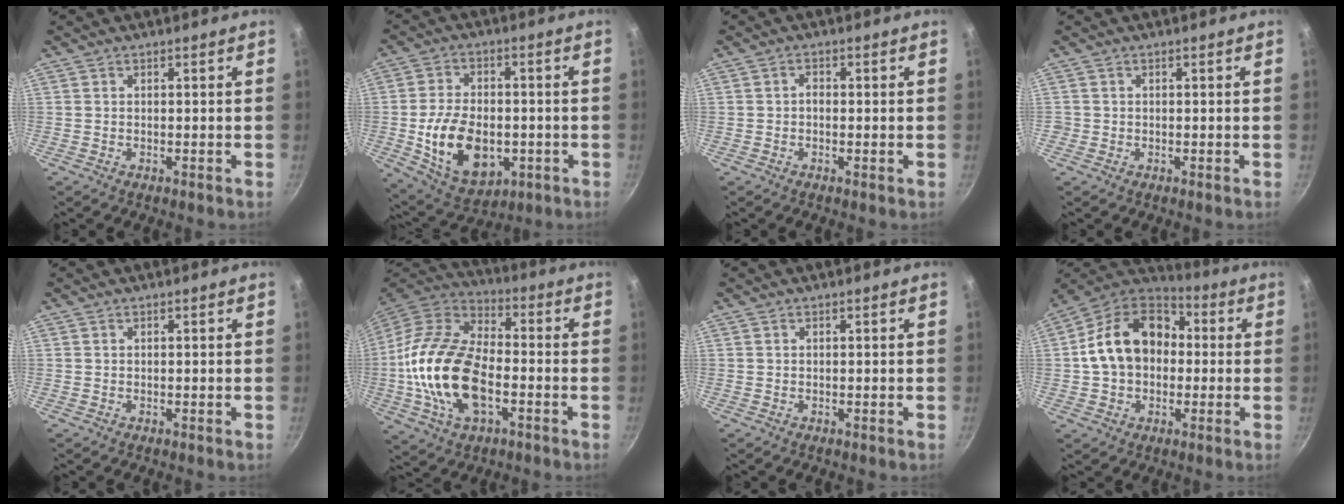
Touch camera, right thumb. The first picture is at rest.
{"total": 15.8, "force": [-3.0, 10.2, 11.7], "torque": [-0.186, 0.007, -0.032]}
{"total": 1.6, "force": [-0.3, 0.9, 1.2], "torque": [-0.025, 0.006, -0.010]}
{"total": 0.8, "force": [-0.3, 0.7, 0.1], "torque": [0.000, 0.001, -0.007]}
{"total": 0.0}
{"total": 21.8, "force": [-4.2, 12.6, 17.2], "torque": [-0.320, 0.031, -0.086]}
{"total": 0.0}
{"total": 17.5, "force": [0.8, 13.2, 11.6], "torque": [-0.173, 0.043, -0.001]}